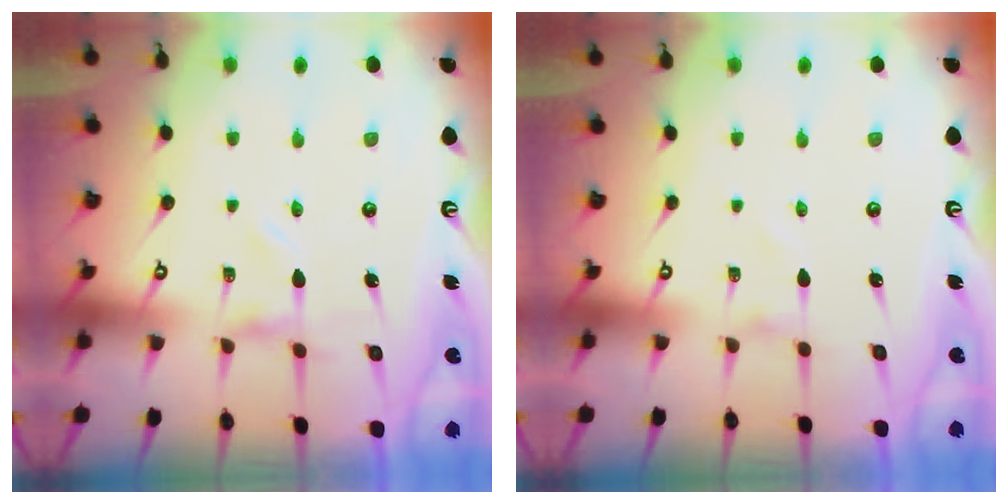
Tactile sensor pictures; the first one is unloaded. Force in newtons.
{"total": 1.0, "press": 1.0, "slide": 0.0}